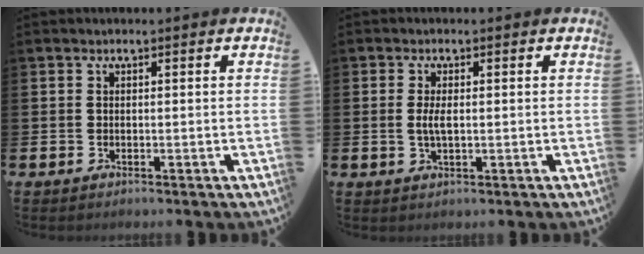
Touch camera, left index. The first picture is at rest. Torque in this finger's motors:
{"motor_torque": [0.56, 0.06, 0.09, 0.09]}